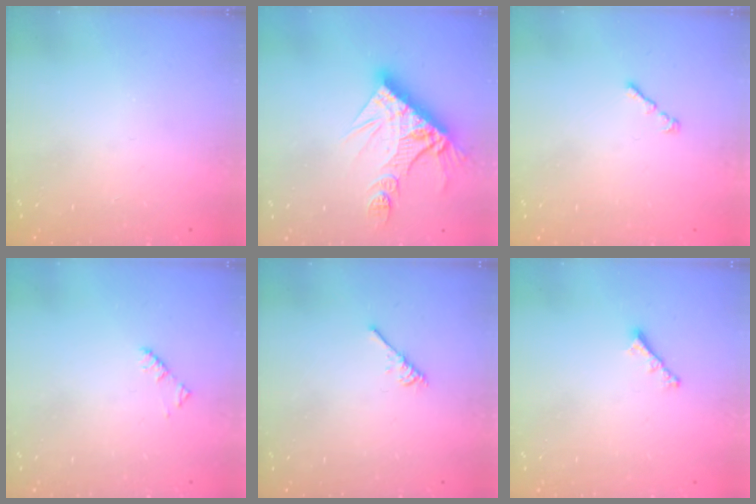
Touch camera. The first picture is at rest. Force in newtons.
{"total": 14.2, "press": 14.2, "slide": 1.2}
{"total": 1.0, "press": 0.9, "slide": 0.5}
{"total": 1.9, "press": 1.9, "slide": 0.3}
{"total": 2.7, "press": 2.7, "slide": 0.5}
{"total": 2.2, "press": 2.2, "slide": 0.5}